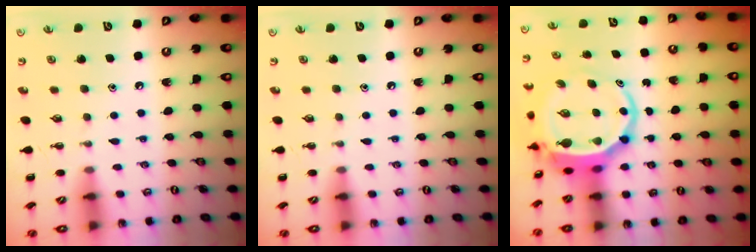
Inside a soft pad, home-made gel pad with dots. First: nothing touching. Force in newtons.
{"total": 0.0}
{"total": 7.1, "press": 6.9, "slide": 1.6}